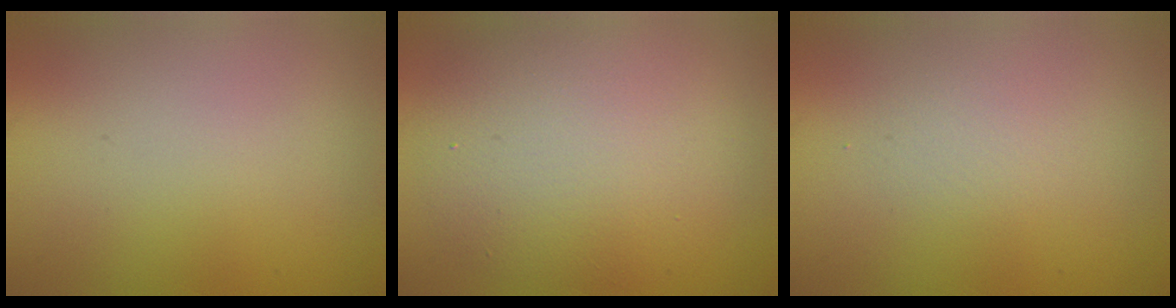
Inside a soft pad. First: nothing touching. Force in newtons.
{"total": 7.7, "press": 7.6, "slide": 0.3}
{"total": 1.2, "press": 1.2, "slide": 0.1}